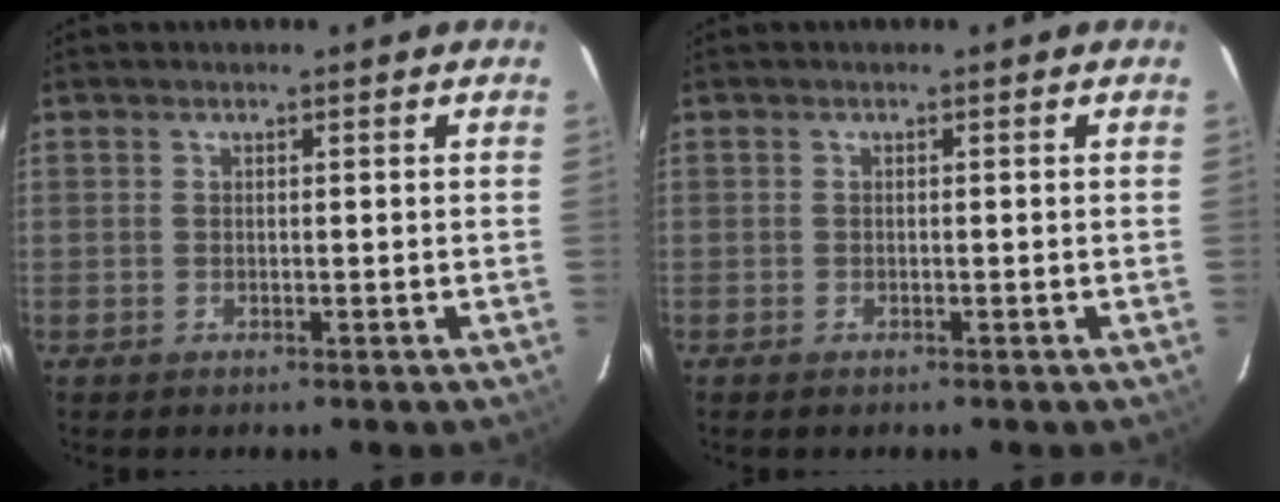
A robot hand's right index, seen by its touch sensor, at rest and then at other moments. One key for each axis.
{"total": 0.5, "fx": -0.4, "fy": 0.2, "fz": 0.2, "tx": -0.006, "ty": -0.002, "tz": -0.009}